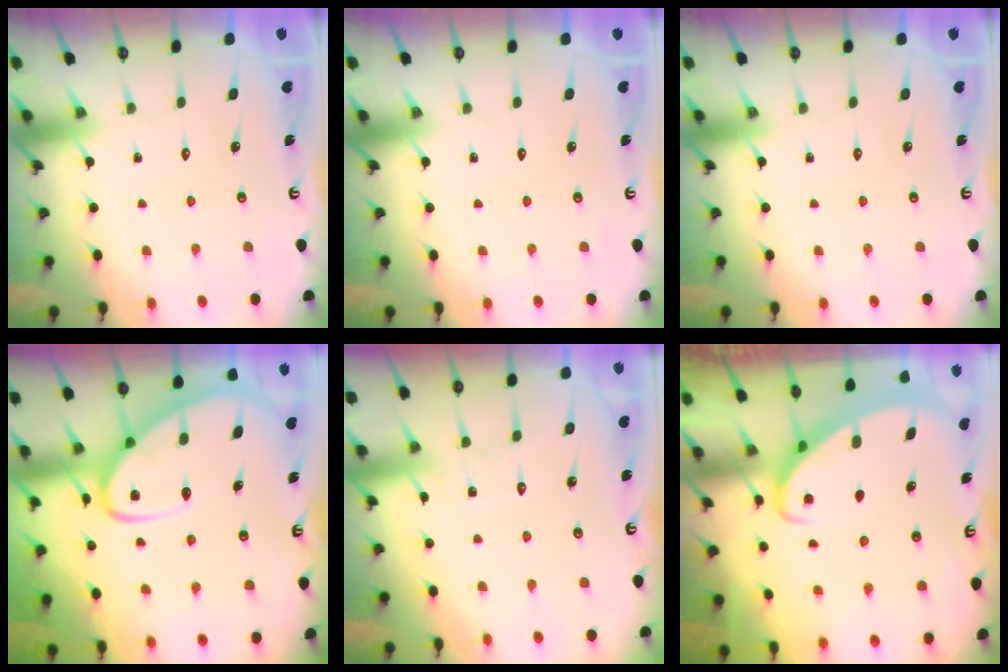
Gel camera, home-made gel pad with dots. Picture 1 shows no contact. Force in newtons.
{"total": 0.0}
{"total": 0.0}
{"total": 11.3, "press": 11.3, "slide": 1.0}
{"total": 4.7, "press": 4.7, "slide": 0.5}
{"total": 2.6, "press": 2.6, "slide": 0.4}